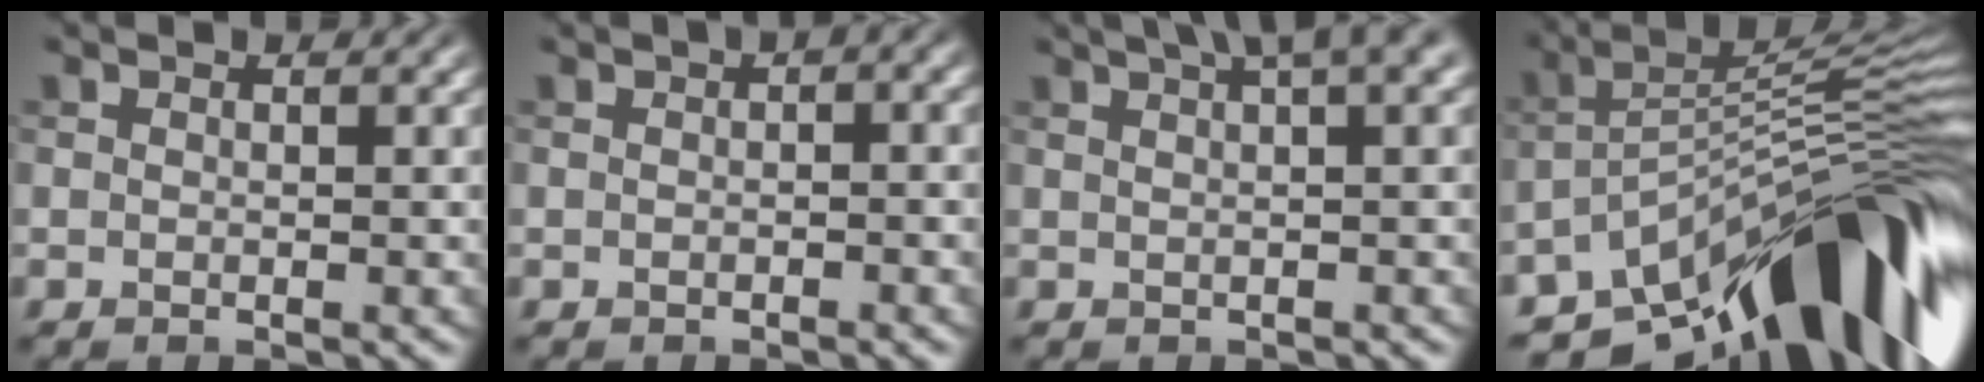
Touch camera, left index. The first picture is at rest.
{"total": 1.8, "force": [0.4, 0.4, 1.7], "torque": [-0.022, 0.005, 0.002]}
{"total": 5.2, "force": [3.1, 0.9, 4.1], "torque": [-0.045, 0.019, 0.045]}
{"total": 14.3, "force": [-8.2, 5.0, 10.6], "torque": [-0.159, 0.022, -0.143]}